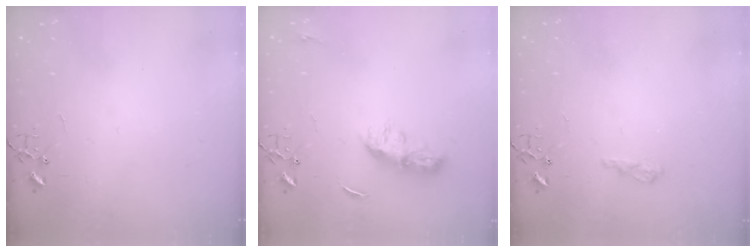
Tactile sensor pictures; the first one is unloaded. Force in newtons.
{"total": 9.4, "press": 9.4, "slide": 0.3}
{"total": 9.8, "press": 9.7, "slide": 1.0}